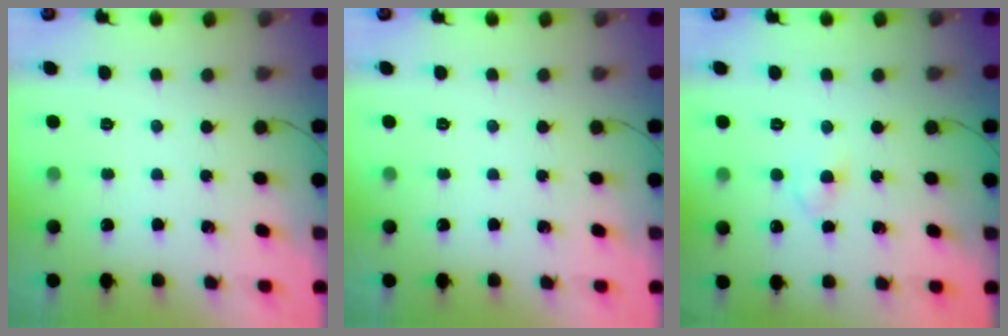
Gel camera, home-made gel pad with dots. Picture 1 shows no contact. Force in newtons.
{"total": 0.0}
{"total": 2.9, "press": 2.7, "slide": 1.1}